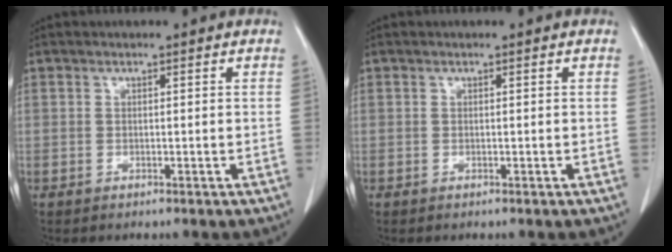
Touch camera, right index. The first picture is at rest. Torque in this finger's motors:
{"motor_torque": [-0.05, 0.05, 0.00, 0.00]}